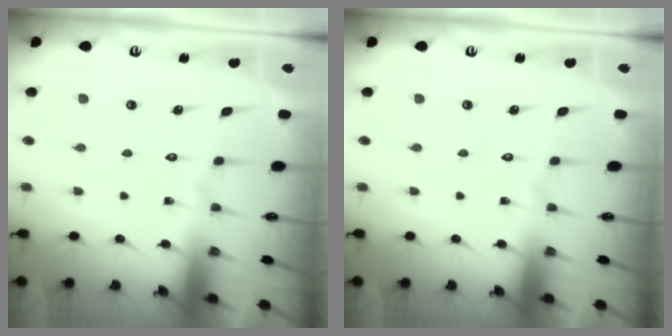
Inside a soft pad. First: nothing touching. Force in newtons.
{"total": 0.0}